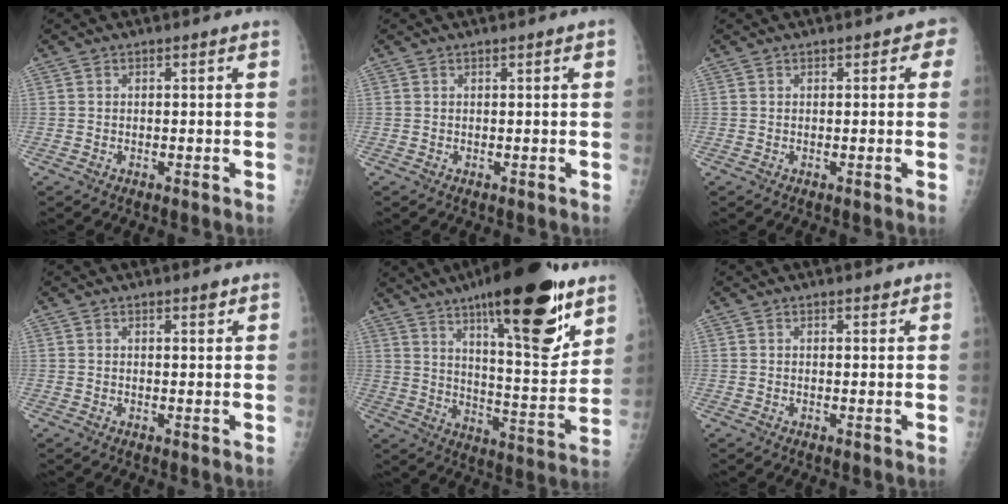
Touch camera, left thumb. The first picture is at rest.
{"total": 0.8, "force": [0.3, 0.0, 0.8], "torque": [-0.013, 0.001, 0.005]}
{"total": 2.3, "force": [1.0, 1.2, 1.7], "torque": [-0.004, 0.002, 0.007]}
{"total": 1.8, "force": [1.3, 0.5, 1.2], "torque": [-0.012, -0.007, 0.018]}
{"total": 24.7, "force": [14.8, 6.6, 18.7], "torque": [-0.256, -0.068, 0.230]}
{"total": 1.4, "force": [1.1, 0.5, 0.7], "torque": [-0.007, -0.007, 0.015]}